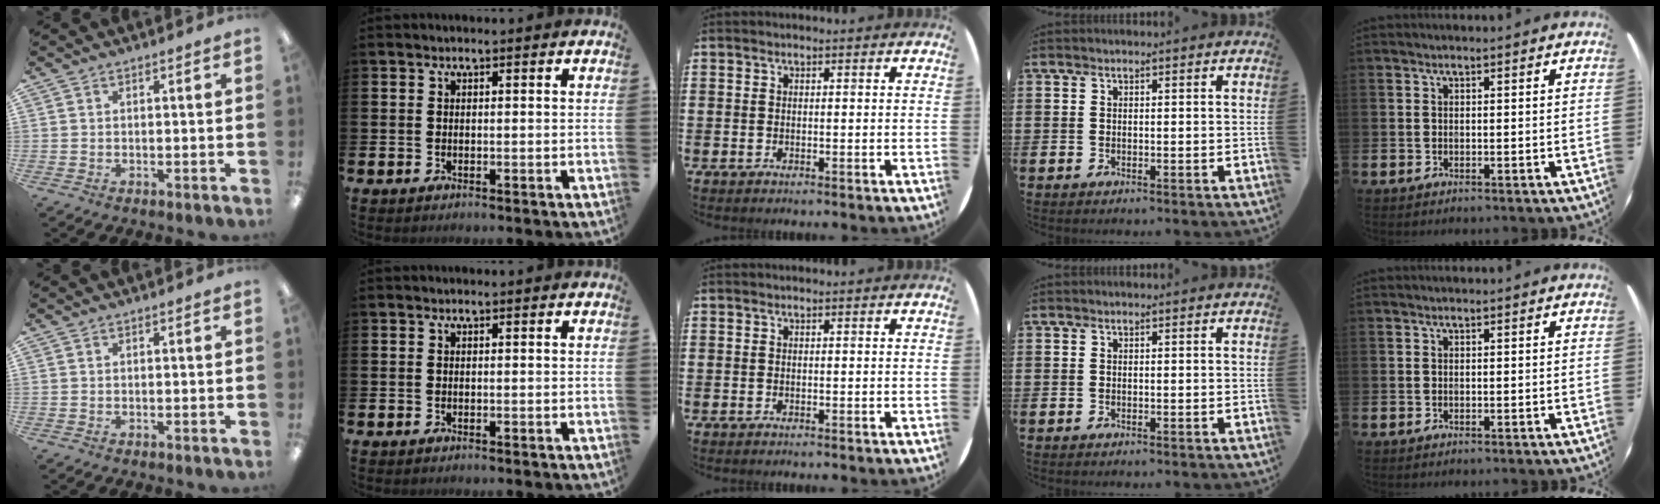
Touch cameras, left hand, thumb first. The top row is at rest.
{}